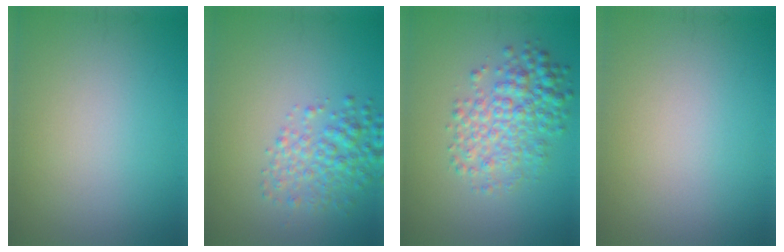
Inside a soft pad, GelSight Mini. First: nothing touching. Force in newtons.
{"total": 3.4, "press": 3.4, "slide": 0.1}
{"total": 4.8, "press": 4.8, "slide": 0.1}
{"total": 0.0}